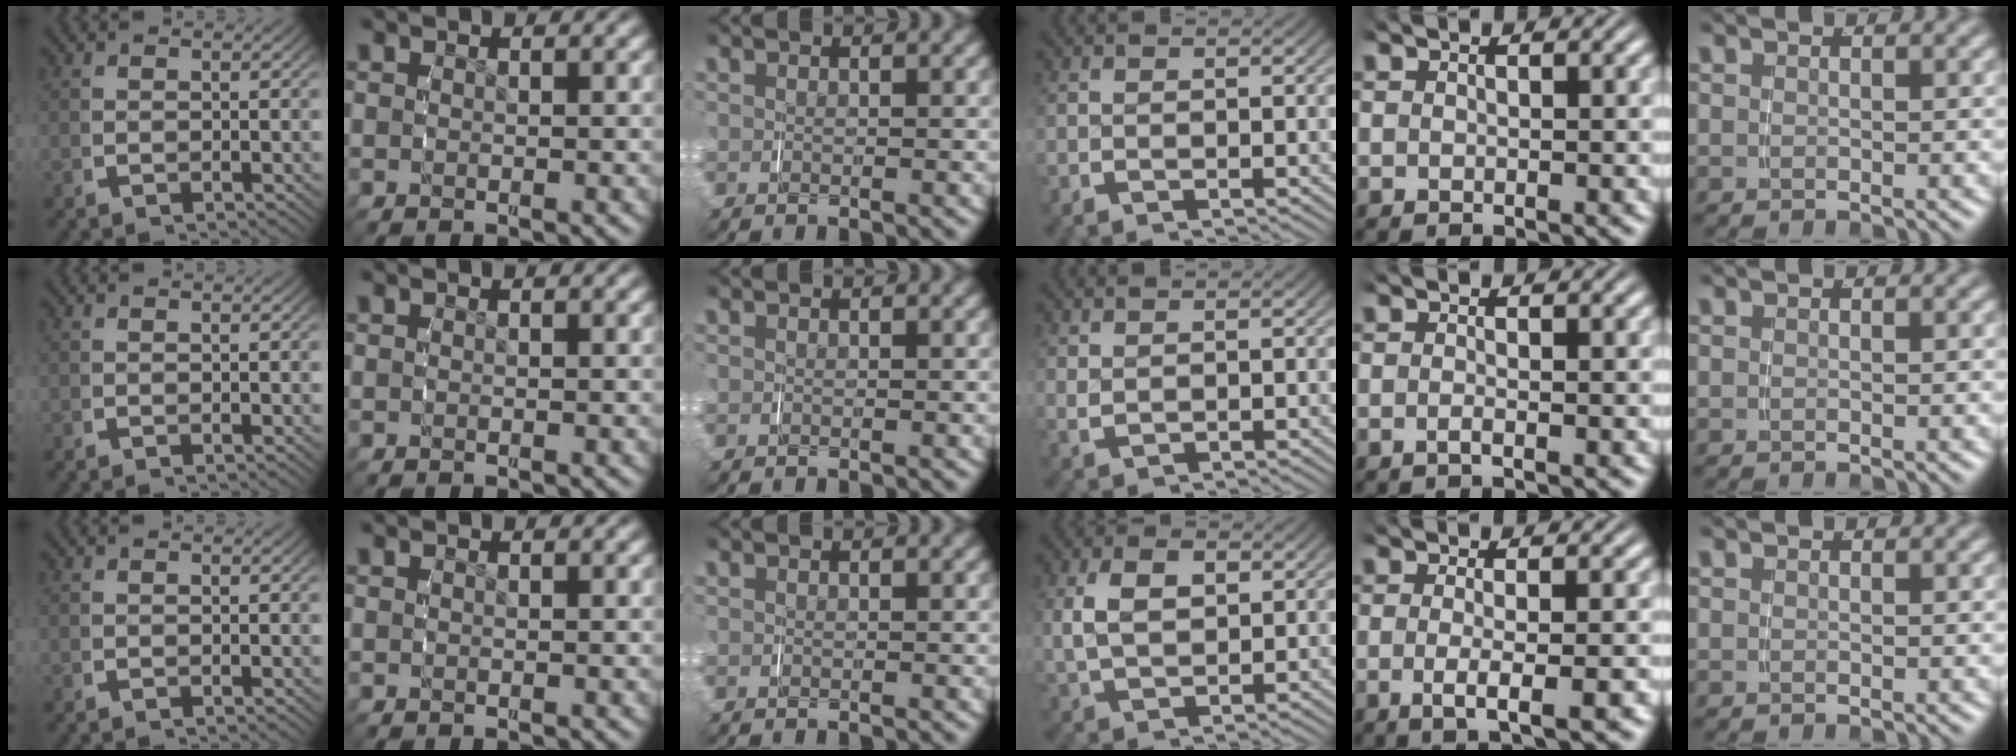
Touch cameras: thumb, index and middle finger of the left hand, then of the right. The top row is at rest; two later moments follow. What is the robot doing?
{"motion": "grasp_and_lifting", "object": "pen bag"}